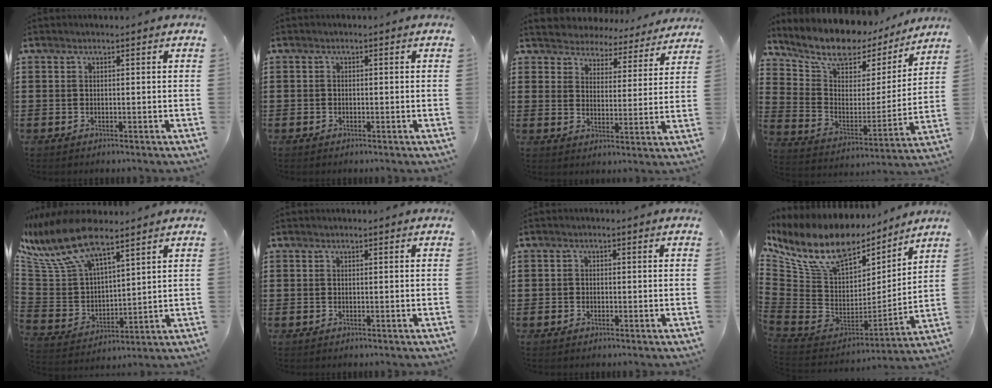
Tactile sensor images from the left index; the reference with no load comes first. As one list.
[{"total": 0.6, "force": [-0.4, 0.5, 0.2], "torque": [-0.005, 0.001, -0.008]}, {"total": 4.3, "force": [4.2, 0.5, -0.6], "torque": [-0.017, -0.032, 0.070]}, {"total": 9.5, "force": [8.1, 3.8, 3.3], "torque": [-0.086, -0.058, 0.135]}, {"total": 13.0, "force": [9.7, 4.4, 7.5], "torque": [-0.190, -0.035, 0.172]}, {"total": 0.0}, {"total": 0.9, "force": [-0.5, 0.7, 0.3], "torque": [-0.007, 0.001, -0.012]}, {"total": 11.6, "force": [8.0, 5.6, 6.4], "torque": [-0.160, -0.051, 0.139]}]